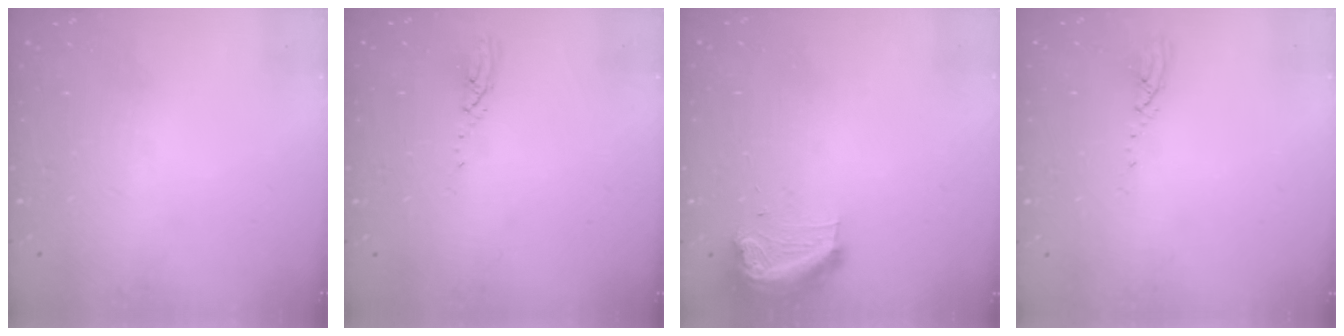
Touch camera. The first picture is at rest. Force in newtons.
{"total": 3.0, "press": 3.0, "slide": 0.1}
{"total": 9.8, "press": 9.8, "slide": 0.5}
{"total": 3.1, "press": 3.1, "slide": 0.3}